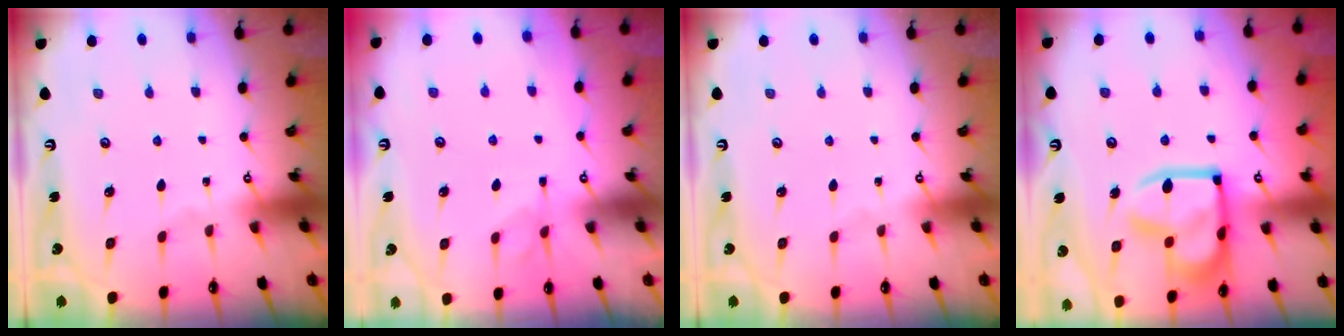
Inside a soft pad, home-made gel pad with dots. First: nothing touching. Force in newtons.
{"total": 1.7, "press": 1.3, "slide": 1.1}
{"total": 0.0}
{"total": 19.0, "press": 18.9, "slide": 1.9}